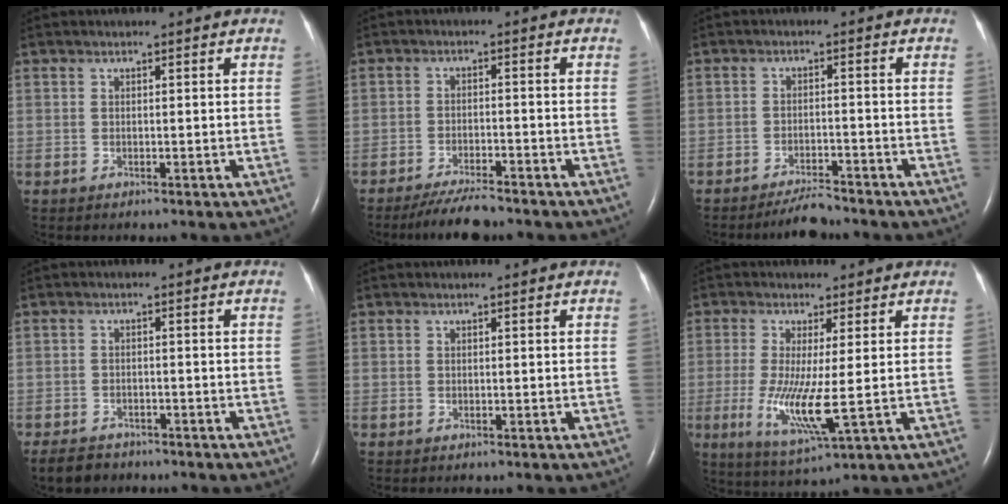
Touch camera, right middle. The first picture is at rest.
{"total": 5.6, "force": [-5.0, 0.6, 2.5], "torque": [-0.048, -0.016, -0.088]}
{"total": 4.0, "force": [-3.7, 0.5, 1.3], "torque": [-0.026, -0.011, -0.063]}
{"total": 4.4, "force": [-3.7, 2.2, 1.0], "torque": [-0.019, -0.003, -0.059]}
{"total": 0.0}
{"total": 8.5, "force": [-1.2, 0.6, 8.4], "torque": [-0.175, -0.031, -0.020]}